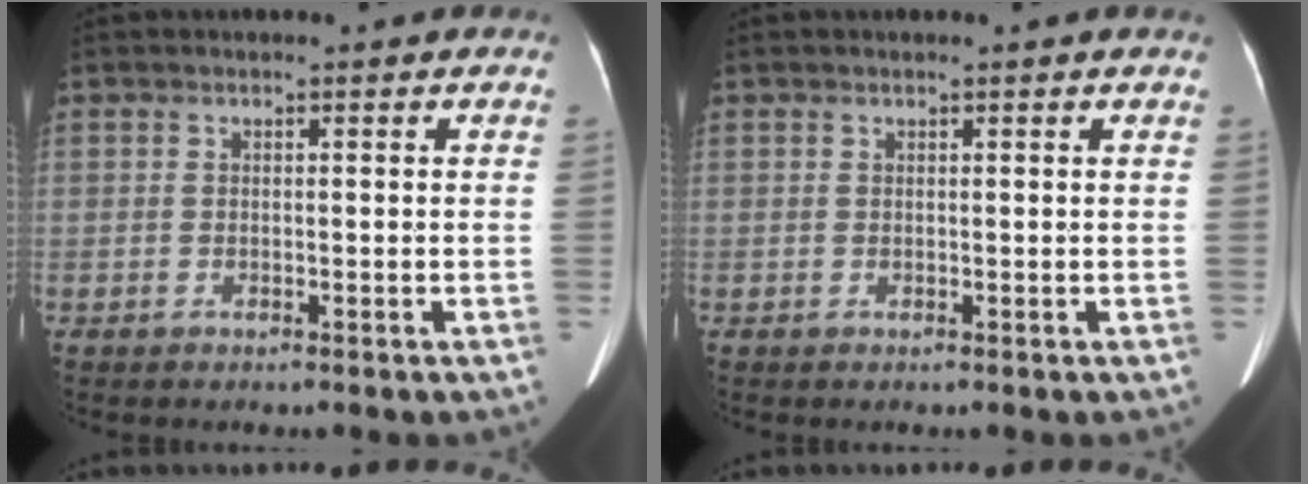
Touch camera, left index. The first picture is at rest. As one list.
[{"total": 0.8, "force": [0.8, 0.0, 0.2], "torque": [-0.007, 0.002, 0.006]}]